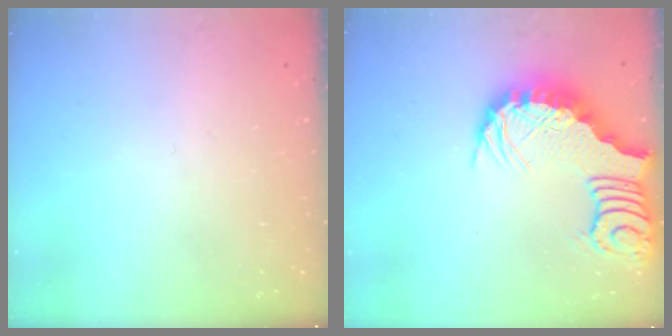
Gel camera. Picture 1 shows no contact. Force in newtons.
{"total": 3.7, "press": 3.6, "slide": 0.7}